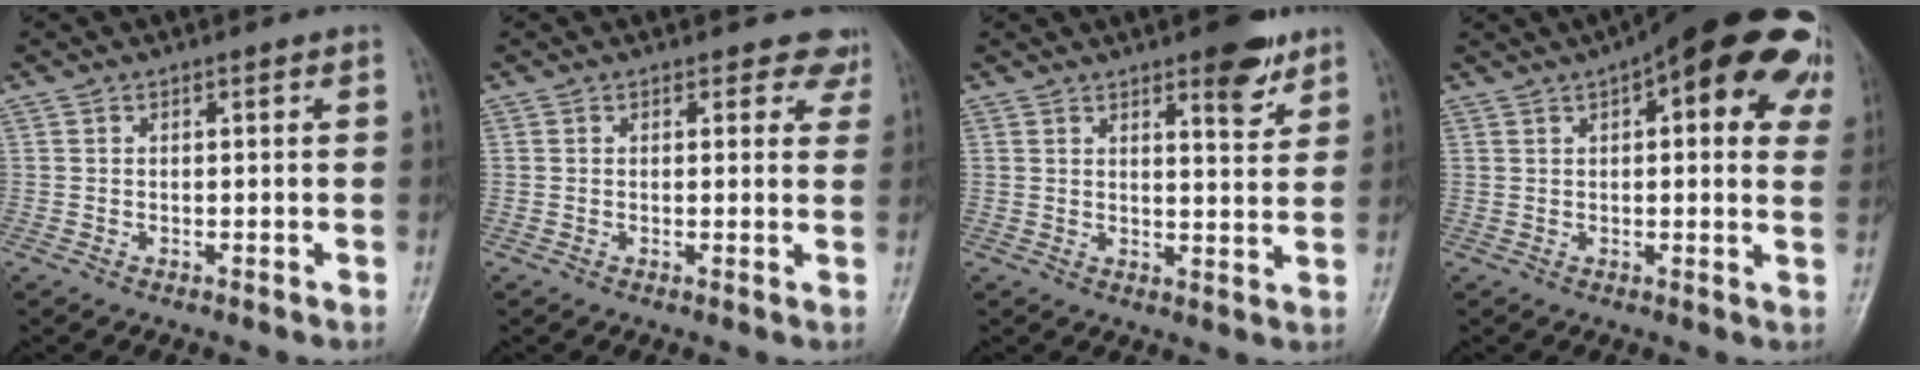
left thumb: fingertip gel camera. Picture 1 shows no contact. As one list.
[{"total": 4.0, "force": [3.3, 2.2, 0.1], "torque": [0.038, -0.018, 0.014]}, {"total": 7.0, "force": [4.6, 2.2, 4.9], "torque": [-0.048, -0.027, 0.059]}, {"total": 23.0, "force": [10.2, 8.1, 18.9], "torque": [-0.215, 0.014, 0.126]}]